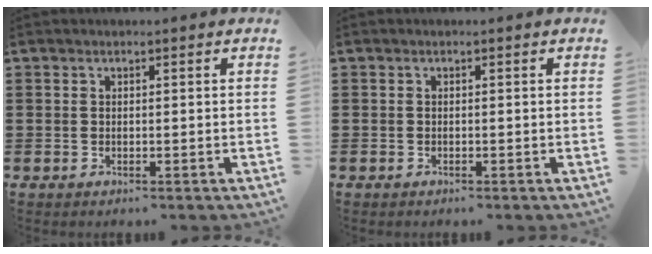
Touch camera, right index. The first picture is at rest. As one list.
[{"total": 0.0}]